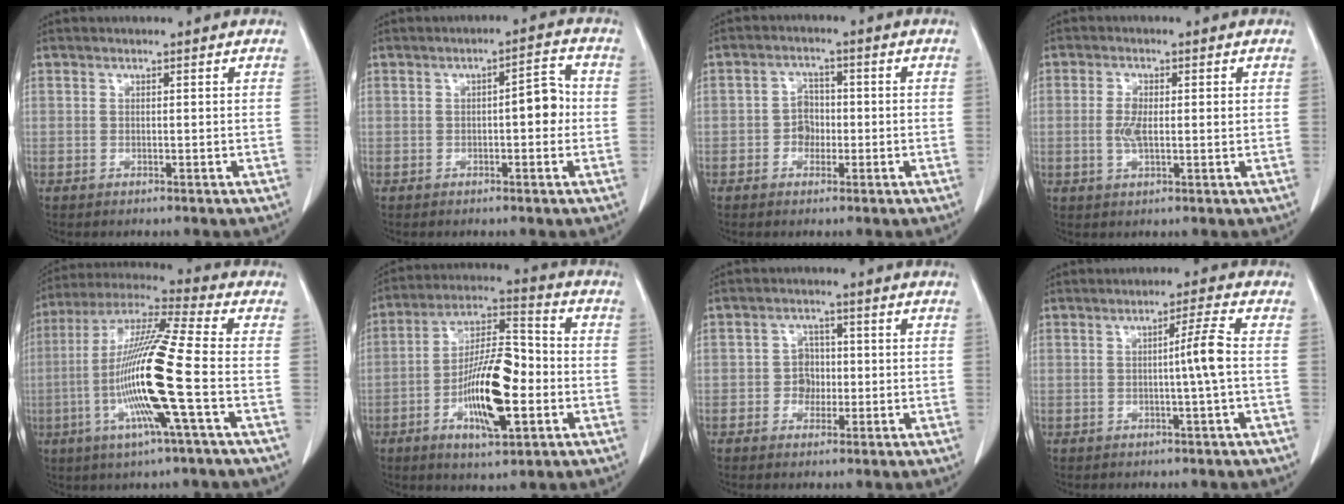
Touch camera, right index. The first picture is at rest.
{"total": 4.5, "force": [-0.4, 1.5, 4.2], "torque": [-0.053, 0.018, -0.008]}
{"total": 3.3, "force": [-0.9, 2.6, 1.8], "torque": [-0.024, 0.009, -0.018]}
{"total": 4.2, "force": [0.1, 1.6, 3.8], "torque": [-0.084, 0.003, 0.001]}
{"total": 16.9, "force": [-3.9, -0.6, 16.4], "torque": [-0.327, -0.009, -0.088]}
{"total": 14.7, "force": [-4.0, 4.1, 13.5], "torque": [-0.244, 0.006, -0.068]}
{"total": 3.2, "force": [-0.5, 2.8, 1.3], "torque": [-0.014, 0.008, -0.010]}
{"total": 4.0, "force": [-0.4, -1.1, 3.8], "torque": [-0.060, 0.002, -0.007]}